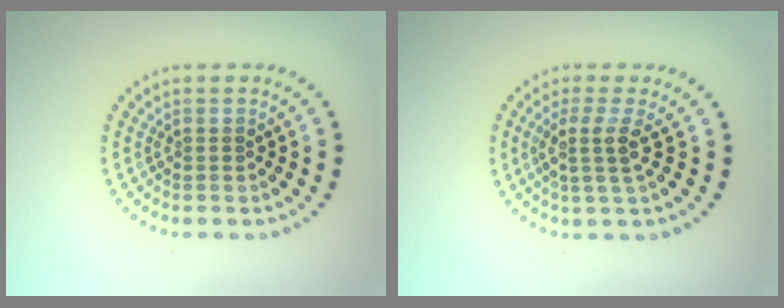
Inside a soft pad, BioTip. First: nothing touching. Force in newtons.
{"total": 2.6, "press": 1.9, "slide": 1.7}